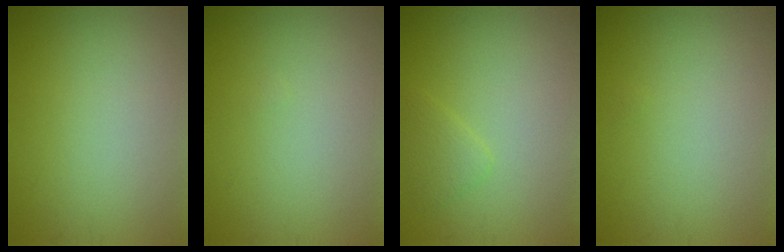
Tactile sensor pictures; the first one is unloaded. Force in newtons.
{"total": 0.0}
{"total": 1.4, "press": 1.4, "slide": 0.1}
{"total": 0.0}